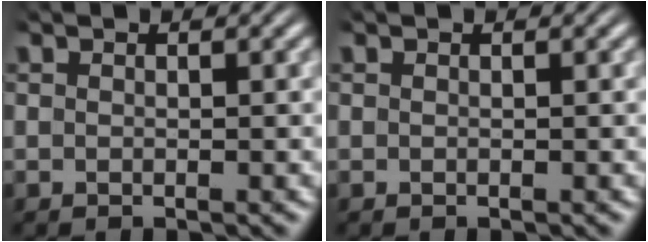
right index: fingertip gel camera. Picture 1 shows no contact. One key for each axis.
{"total": 0.0}